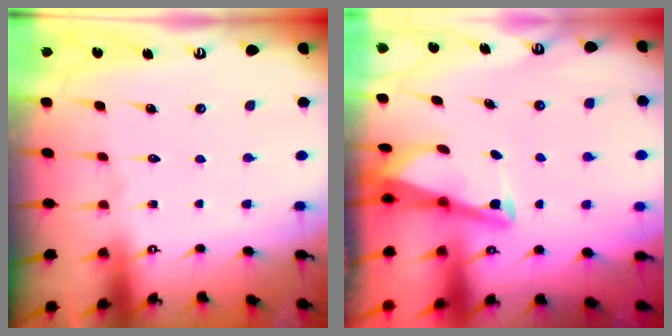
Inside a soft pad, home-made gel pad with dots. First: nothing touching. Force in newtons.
{"total": 3.0, "press": 3.0, "slide": 0.4}